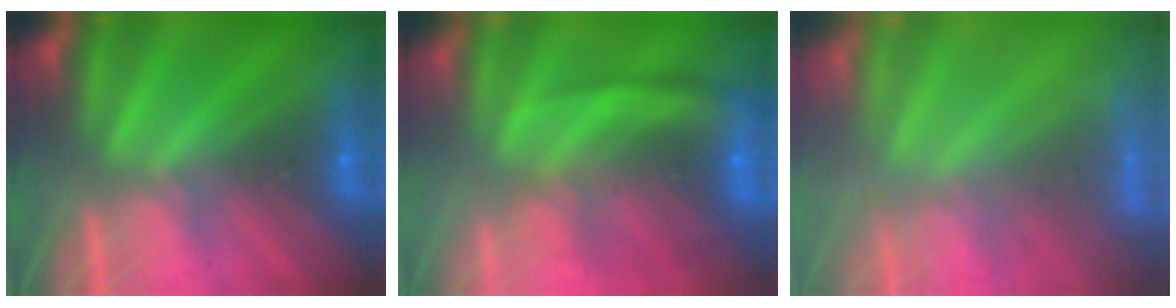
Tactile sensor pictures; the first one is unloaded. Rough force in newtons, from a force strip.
{"total": 7.7}
{"total": 7.4}